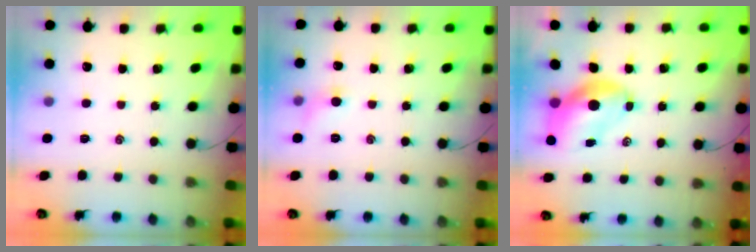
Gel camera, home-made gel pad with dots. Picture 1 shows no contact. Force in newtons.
{"total": 5.5, "press": 5.2, "slide": 1.7}
{"total": 7.4, "press": 7.2, "slide": 2.0}